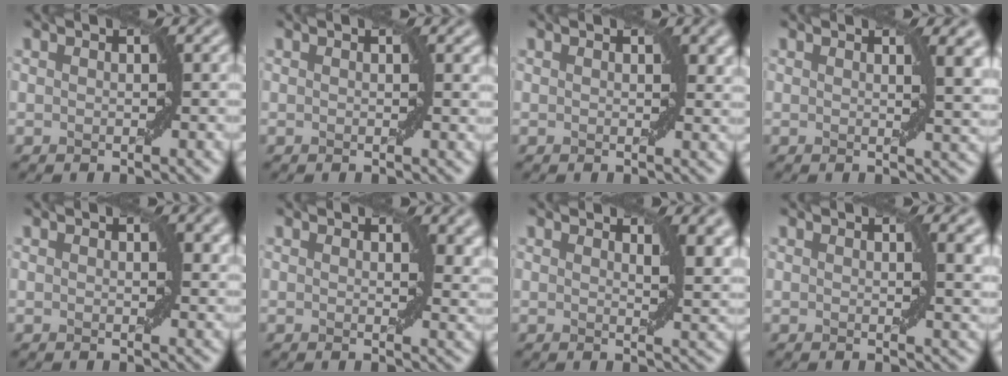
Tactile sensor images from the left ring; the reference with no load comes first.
{"total": 0.6, "force": [0.3, 0.0, 0.5], "torque": [-0.003, -0.003, 0.005]}
{"total": 1.5, "force": [0.6, 0.7, 1.1], "torque": [-0.006, -0.003, 0.011]}
{"total": 3.2, "force": [1.2, 0.8, 2.8], "torque": [-0.028, -0.003, 0.018]}
{"total": 1.7, "force": [0.7, 0.6, 1.5], "torque": [-0.012, -0.001, 0.012]}
{"total": 3.0, "force": [1.4, 1.4, 2.2], "torque": [-0.024, -0.007, 0.022]}
{"total": 3.8, "force": [2.0, 1.2, 3.0], "torque": [-0.036, -0.003, 0.034]}
{"total": 2.8, "force": [1.0, 0.7, 2.6], "torque": [-0.025, -0.002, 0.016]}